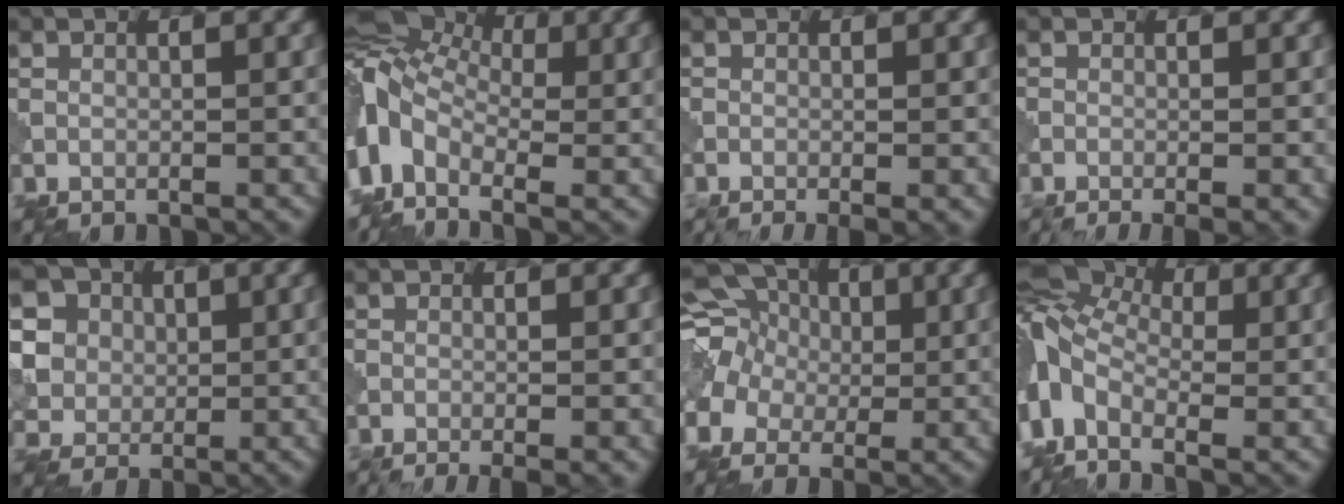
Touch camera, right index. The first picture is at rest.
{"total": 9.1, "force": [0.2, 6.5, 6.3], "torque": [-0.145, 0.006, 0.000]}
{"total": 3.5, "force": [-0.8, 1.6, 3.0], "torque": [-0.019, 0.000, -0.007]}
{"total": 3.7, "force": [-1.1, 1.6, 3.1], "torque": [-0.018, -0.001, -0.011]}
{"total": 9.1, "force": [3.5, 7.8, 3.0], "torque": [-0.095, 0.023, 0.055]}
{"total": 4.2, "force": [-1.4, 1.8, 3.4], "torque": [-0.019, -0.001, -0.015]}
{"total": 11.9, "force": [3.1, 10.4, 4.9], "torque": [-0.142, 0.044, 0.017]}
{"total": 7.7, "force": [0.6, 5.3, 5.6], "torque": [-0.142, 0.006, 0.004]}